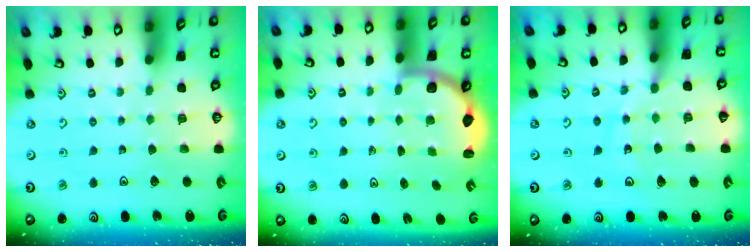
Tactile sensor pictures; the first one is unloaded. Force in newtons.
{"total": 3.3, "press": 2.6, "slide": 1.9}
{"total": 11.6, "press": 11.5, "slide": 1.3}